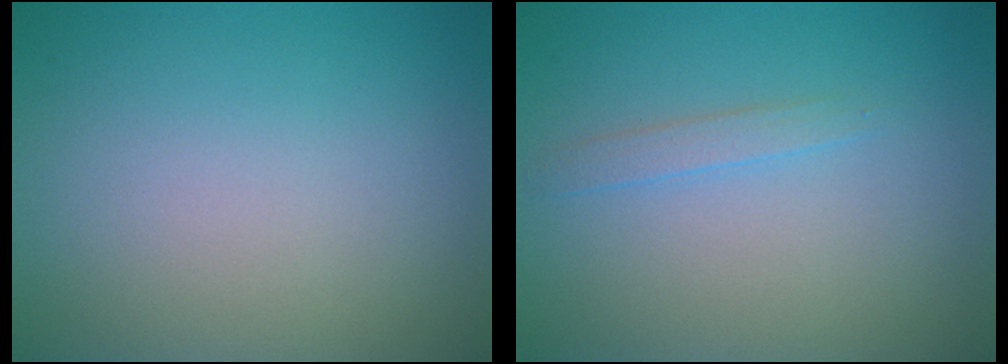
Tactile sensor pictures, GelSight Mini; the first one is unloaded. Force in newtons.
{"total": 1.2, "press": 1.2, "slide": 0.1}